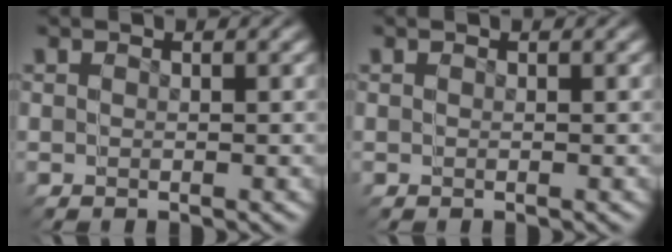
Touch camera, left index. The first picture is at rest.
{"total": 0.0}